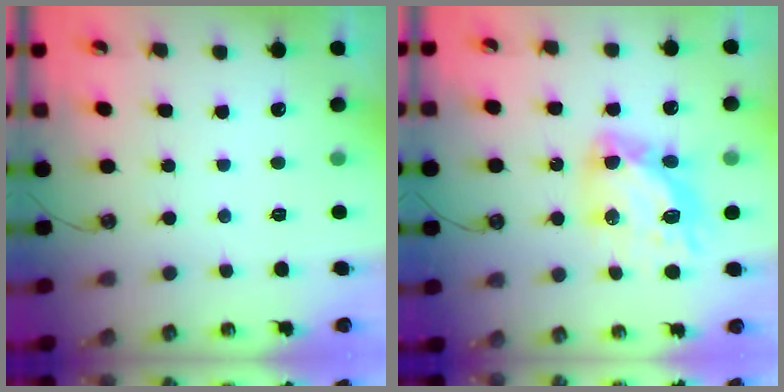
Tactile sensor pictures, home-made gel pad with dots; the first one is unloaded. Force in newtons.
{"total": 12.7, "press": 12.7, "slide": 1.4}